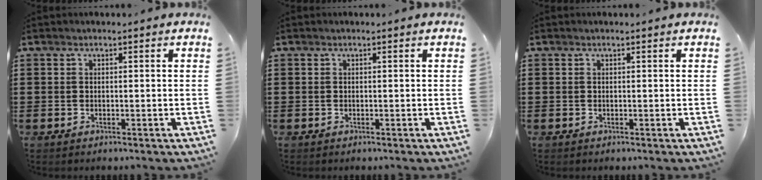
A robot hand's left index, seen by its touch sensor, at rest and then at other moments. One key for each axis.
{"total": 0.0}
{"total": 0.0}